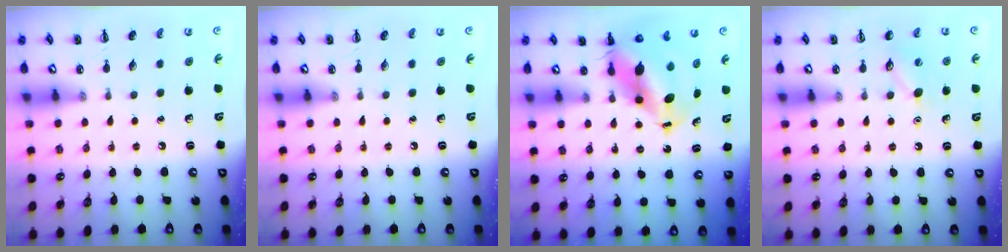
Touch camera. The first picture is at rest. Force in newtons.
{"total": 0.0}
{"total": 9.5, "press": 9.1, "slide": 2.7}
{"total": 8.0, "press": 7.9, "slide": 1.6}